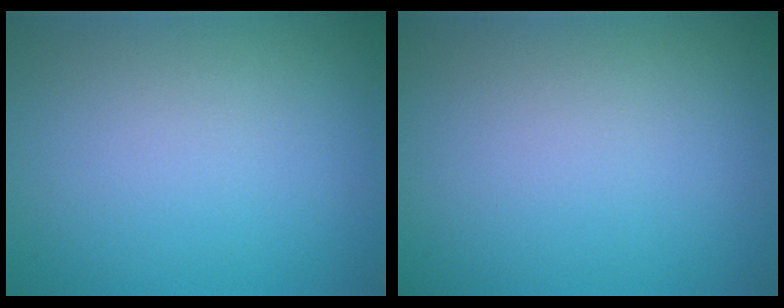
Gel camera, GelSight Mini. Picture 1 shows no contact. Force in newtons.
{"total": 0.0}